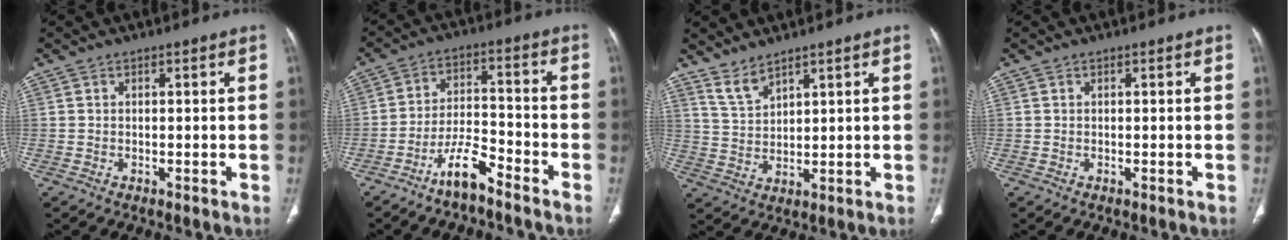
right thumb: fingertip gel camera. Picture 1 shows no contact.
{"total": 7.4, "force": [-5.7, 2.1, 4.2], "torque": [-0.073, 0.051, -0.110]}
{"total": 4.5, "force": [3.9, 1.1, 1.9], "torque": [-0.036, -0.026, 0.091]}
{"total": 0.0}